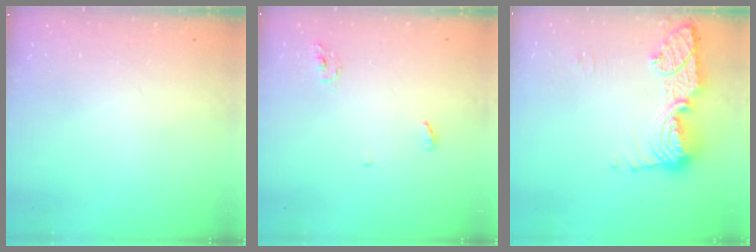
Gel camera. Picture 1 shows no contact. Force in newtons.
{"total": 3.6, "press": 3.5, "slide": 0.3}
{"total": 13.4, "press": 13.4, "slide": 1.3}